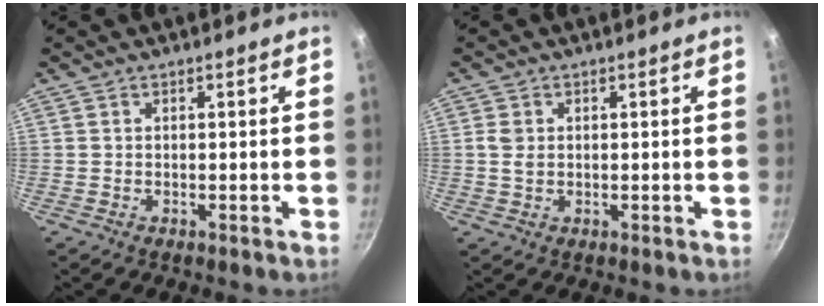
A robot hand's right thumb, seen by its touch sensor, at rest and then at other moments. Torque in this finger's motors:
{"motor_torque": [-0.16, -0.37, 0.58, 0.17, 0.10]}